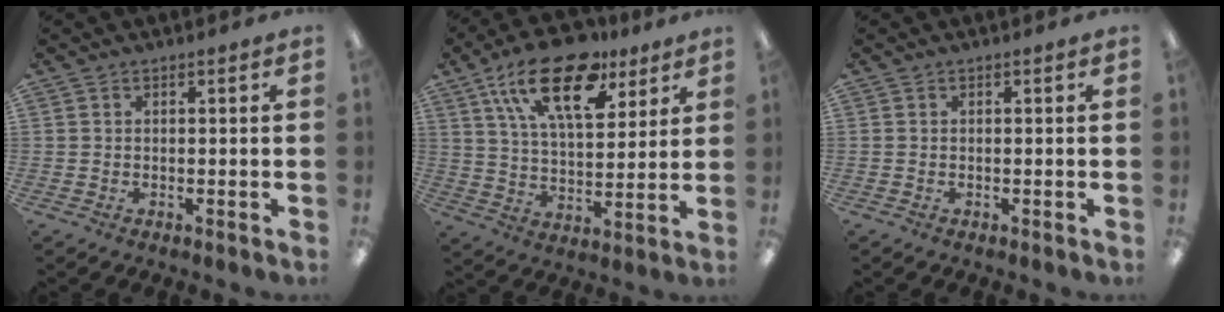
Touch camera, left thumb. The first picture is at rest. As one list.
[{"total": 20.5, "force": [12.2, 9.6, 13.4], "torque": [-0.226, -0.048, 0.210]}, {"total": 0.0}]